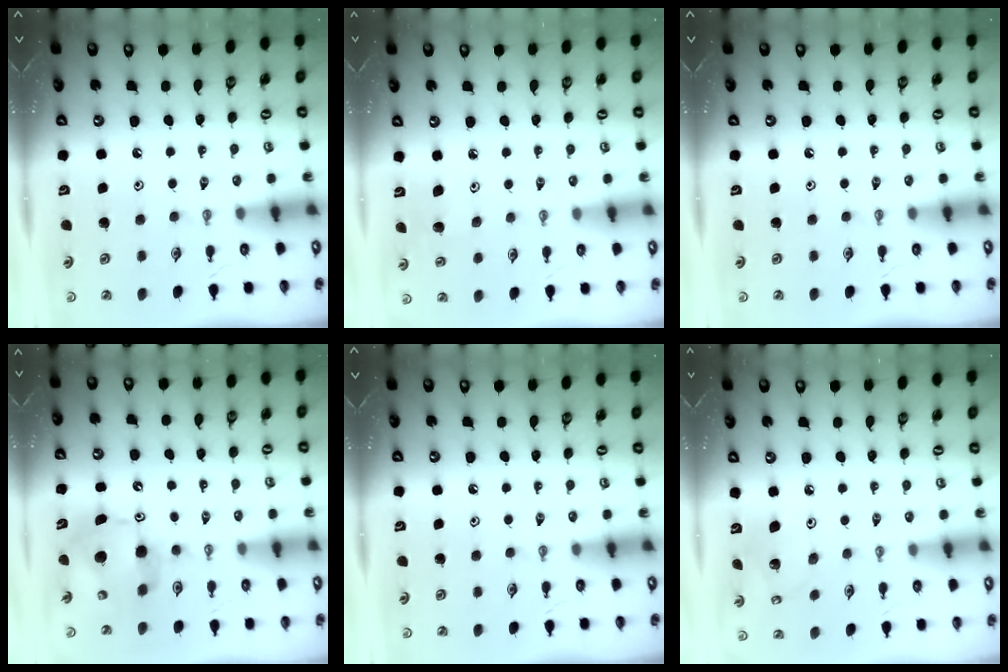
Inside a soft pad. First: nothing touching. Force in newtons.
{"total": 5.5, "press": 5.4, "slide": 1.3}
{"total": 0.0}
{"total": 10.2, "press": 10.2, "slide": 1.1}
{"total": 0.0}
{"total": 5.6, "press": 5.4, "slide": 1.4}